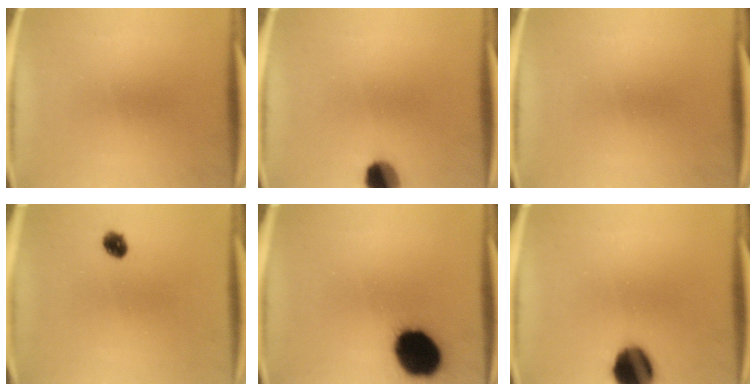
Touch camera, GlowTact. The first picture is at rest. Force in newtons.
{"total": 6.5}
{"total": 0.0}
{"total": 3.2}
{"total": 17.9}
{"total": 12.5}